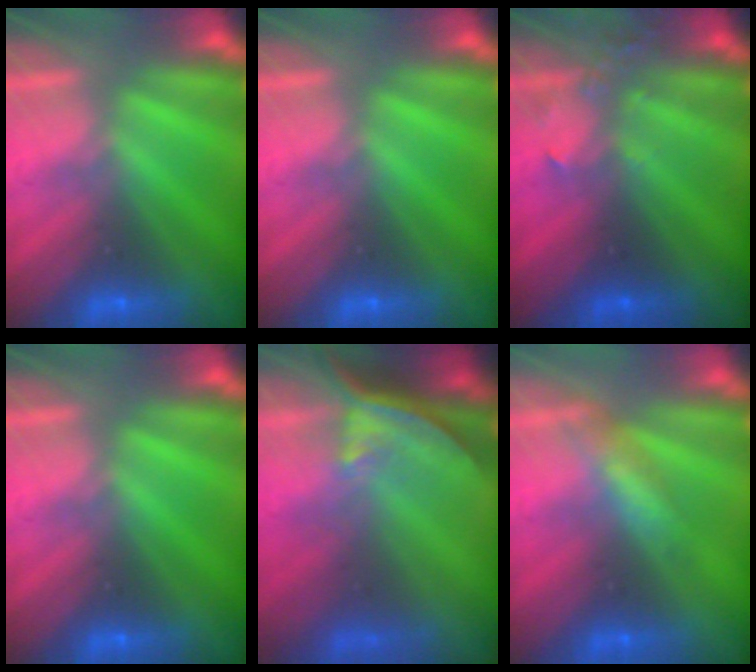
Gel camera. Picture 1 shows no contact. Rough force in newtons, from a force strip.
{"total": 0.0}
{"total": 3.4}
{"total": 0.0}
{"total": 7.7}
{"total": 2.7}